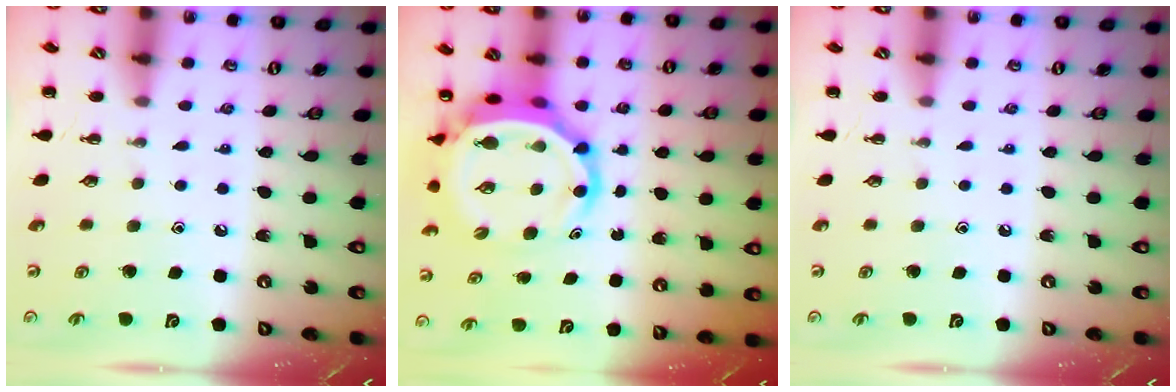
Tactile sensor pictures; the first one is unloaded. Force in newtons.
{"total": 8.2, "press": 7.8, "slide": 2.6}
{"total": 0.0}